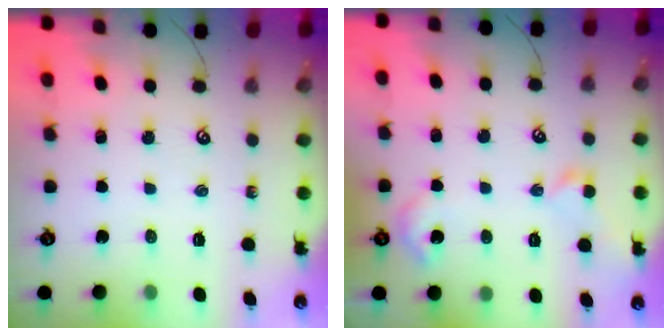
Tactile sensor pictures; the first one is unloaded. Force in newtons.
{"total": 4.6, "press": 4.6, "slide": 0.8}